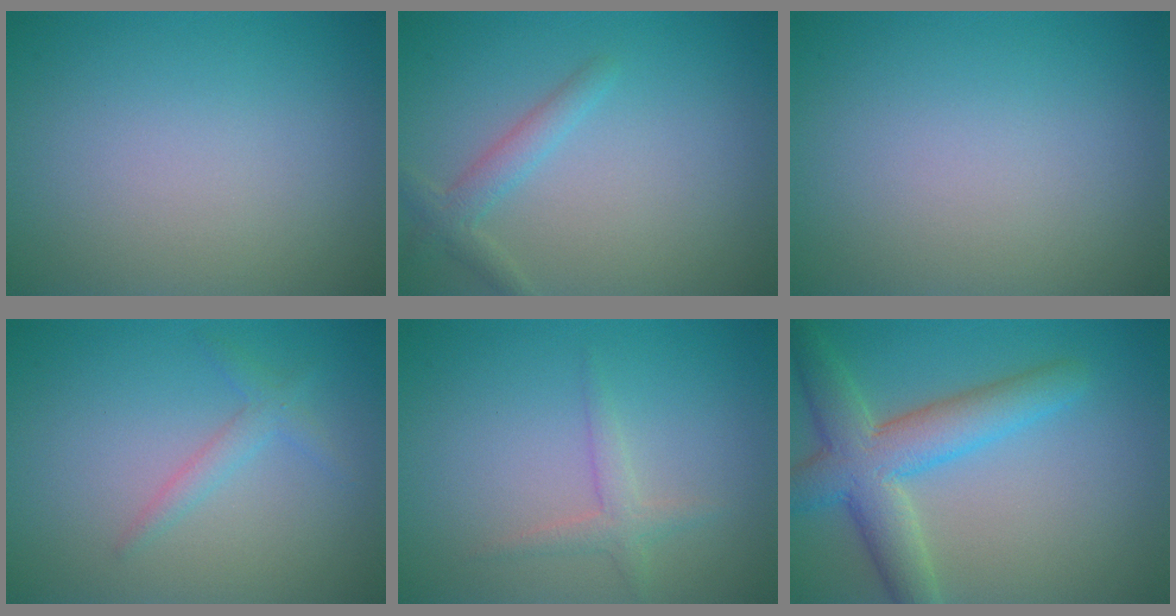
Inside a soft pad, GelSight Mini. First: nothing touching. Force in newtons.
{"total": 2.0, "press": 2.0, "slide": 0.1}
{"total": 0.0}
{"total": 1.5, "press": 1.5, "slide": 0.1}
{"total": 1.6, "press": 1.6, "slide": 0.0}
{"total": 6.3, "press": 6.3, "slide": 0.3}